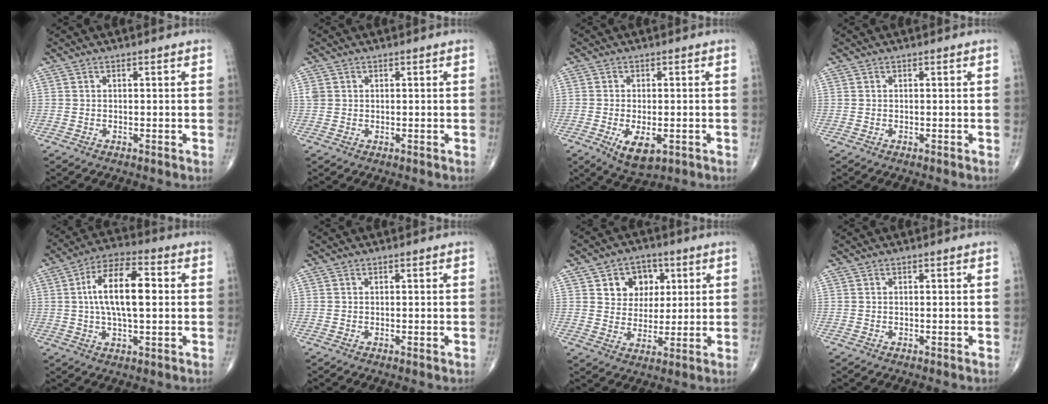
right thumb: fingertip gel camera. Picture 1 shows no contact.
{"total": 1.6, "force": [0.4, 1.4, 0.7], "torque": [-0.012, 0.007, 0.010]}
{"total": 6.3, "force": [-2.2, 2.9, 5.1], "torque": [-0.086, -0.011, -0.027]}
{"total": 0.0}
{"total": 13.4, "force": [1.4, 5.7, 12.1], "torque": [-0.214, 0.017, 0.019]}
{"total": 0.0}
{"total": 9.1, "force": [3.3, 7.4, 4.1], "torque": [-0.018, -0.008, 0.053]}
{"total": 0.0}